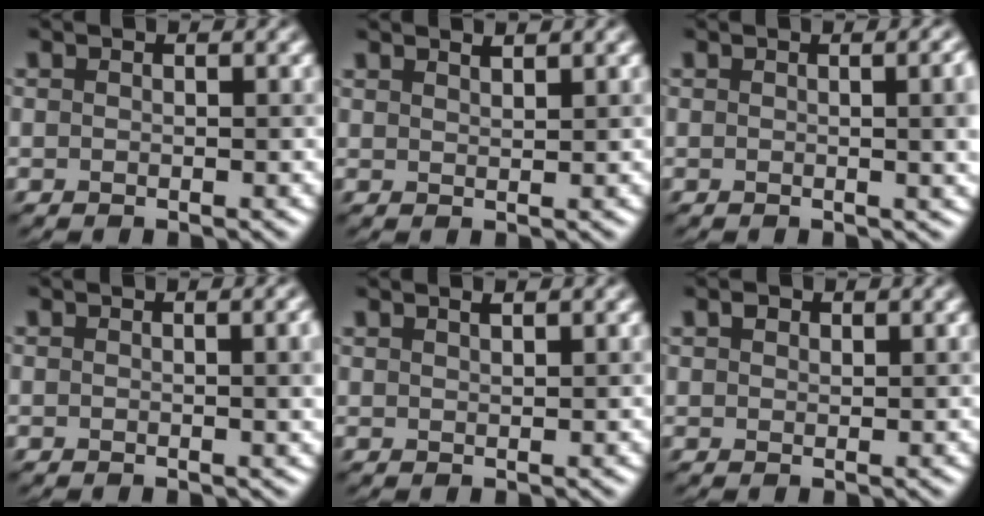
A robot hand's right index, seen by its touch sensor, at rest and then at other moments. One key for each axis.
{"total": 1.2, "fx": 1.2, "fy": 0.2, "fz": 0.3, "tx": 0.006, "ty": 0.007, "tz": 0.018}
{"total": 5.3, "fx": 0.3, "fy": 2.2, "fz": 4.8, "tx": -0.016, "ty": 0.017, "tz": 0.004}
{"total": 3.5, "fx": 0.3, "fy": 1.3, "fz": 3.2, "tx": -0.013, "ty": 0.016, "tz": 0.002}
{"total": 1.0, "fx": 0.9, "fy": 0.2, "fz": 0.5, "tx": 0.003, "ty": 0.008, "tz": 0.013}
{"total": 0.7, "fx": 0.6, "fy": 0.3, "fz": 0.0, "tx": 0.000, "ty": 0.007, "tz": 0.018}